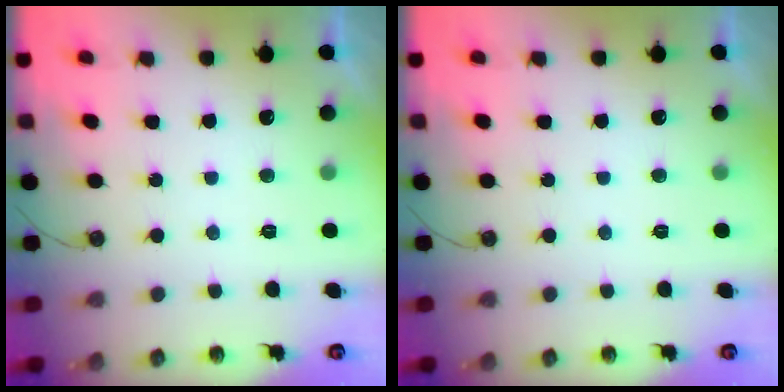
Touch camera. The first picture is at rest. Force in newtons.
{"total": 0.0}